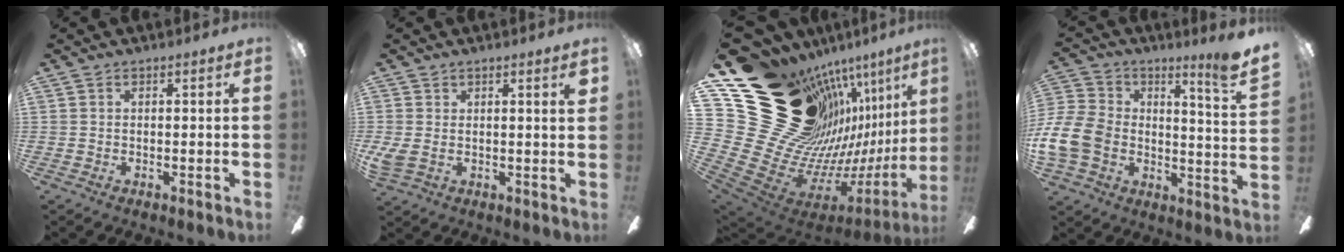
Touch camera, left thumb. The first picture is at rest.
{"total": 4.5, "force": [1.4, 1.9, 3.9], "torque": [-0.063, -0.011, 0.024]}
{"total": 28.2, "force": [15.6, 17.3, 16.0], "torque": [-0.233, -0.193, 0.376]}
{"total": 15.3, "force": [3.8, 8.9, 11.9], "torque": [-0.218, -0.017, 0.068]}